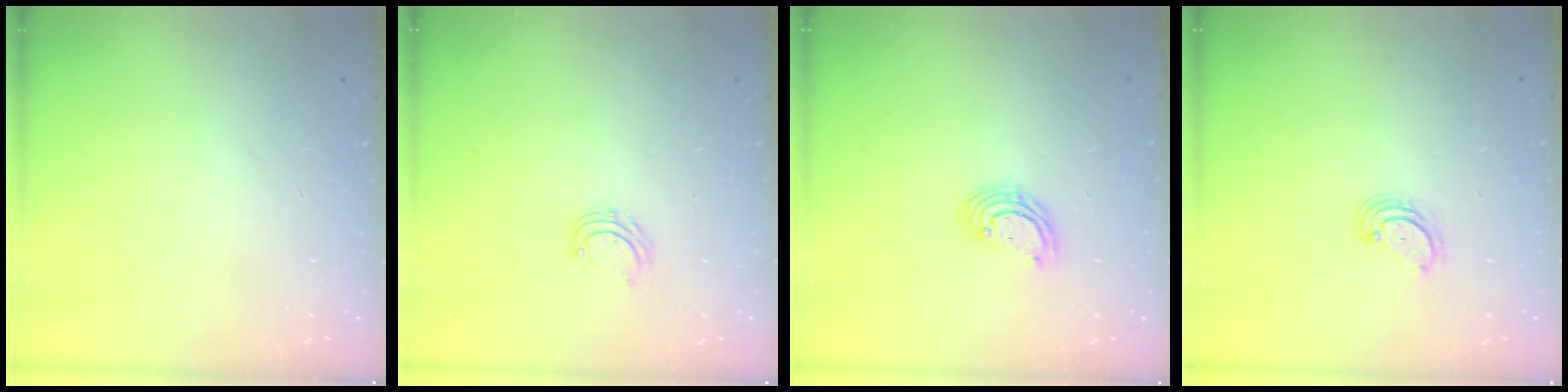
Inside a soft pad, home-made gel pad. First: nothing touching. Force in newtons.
{"total": 4.6, "press": 4.5, "slide": 0.5}
{"total": 5.3, "press": 5.3, "slide": 0.2}
{"total": 3.1, "press": 3.1, "slide": 0.3}